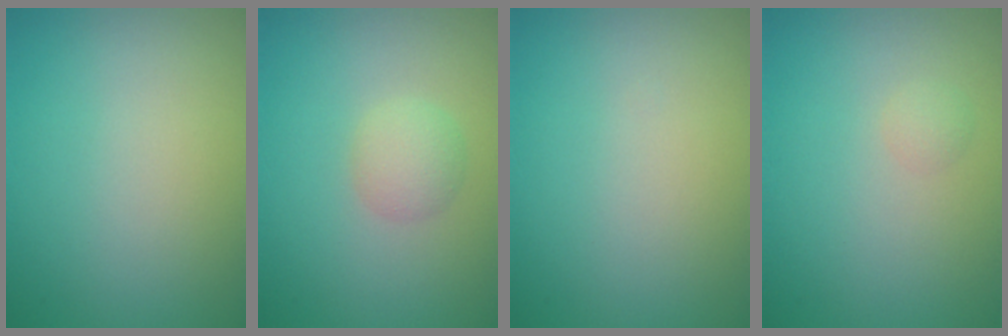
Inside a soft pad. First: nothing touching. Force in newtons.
{"total": 1.9, "press": 1.9, "slide": 0.0}
{"total": 0.0}
{"total": 0.7, "press": 0.7, "slide": 0.0}